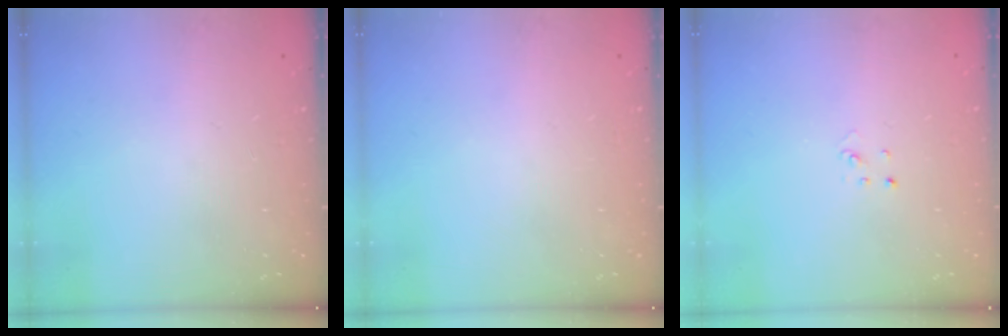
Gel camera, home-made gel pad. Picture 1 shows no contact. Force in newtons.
{"total": 0.0}
{"total": 2.0, "press": 2.0, "slide": 0.1}